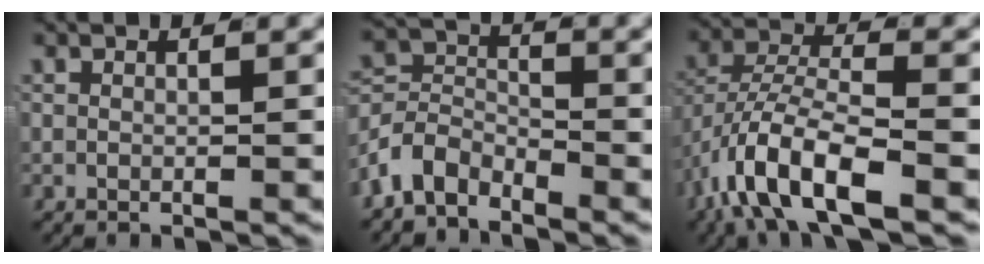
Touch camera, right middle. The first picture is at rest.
{"total": 5.3, "force": [-3.0, 3.7, 2.1], "torque": [-0.039, -0.019, -0.057]}
{"total": 7.5, "force": [-3.7, 3.2, 5.7], "torque": [-0.118, -0.014, -0.061]}